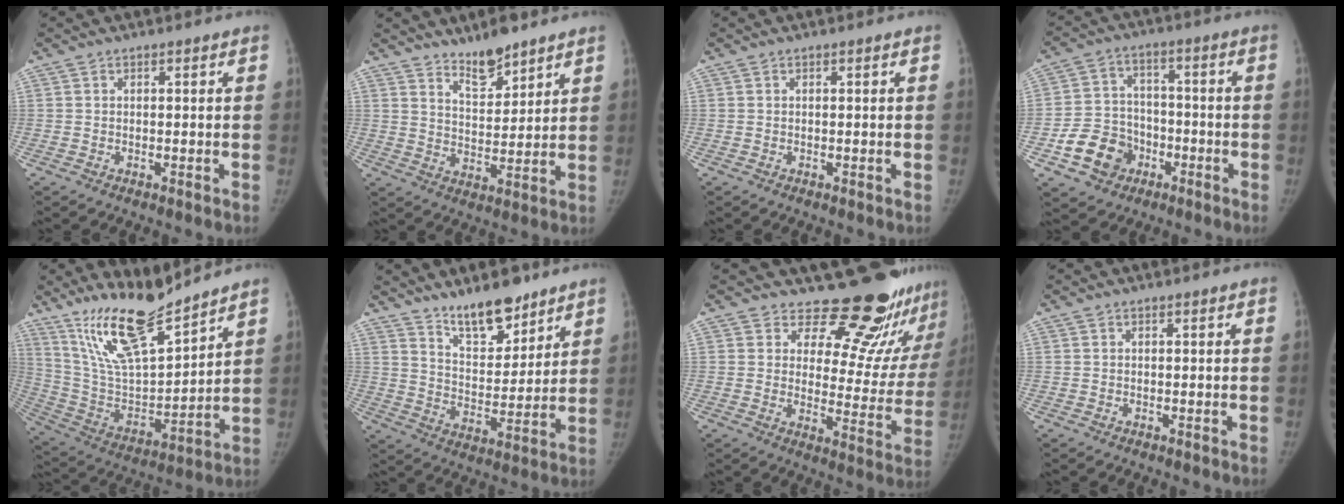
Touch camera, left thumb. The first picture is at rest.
{"total": 7.5, "force": [6.2, 2.3, 3.6], "torque": [-0.043, -0.053, 0.113]}
{"total": 0.0}
{"total": 11.0, "force": [-4.8, 9.0, 4.1], "torque": [-0.045, 0.030, -0.079]}
{"total": 17.7, "force": [14.1, 4.0, 9.9], "torque": [-0.154, -0.084, 0.275]}
{"total": 12.1, "force": [9.5, 4.6, 6.0], "torque": [-0.068, -0.073, 0.167]}
{"total": 20.4, "force": [18.1, 7.3, 6.0], "torque": [-0.020, -0.151, 0.217]}
{"total": 0.0}